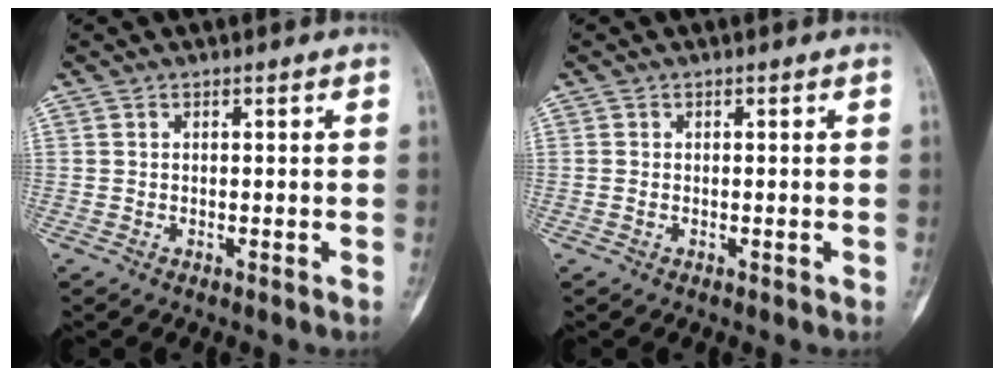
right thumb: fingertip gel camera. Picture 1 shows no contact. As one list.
[{"total": 0.6, "force": [-0.1, 0.4, 0.4], "torque": [-0.009, 0.002, 0.000]}]